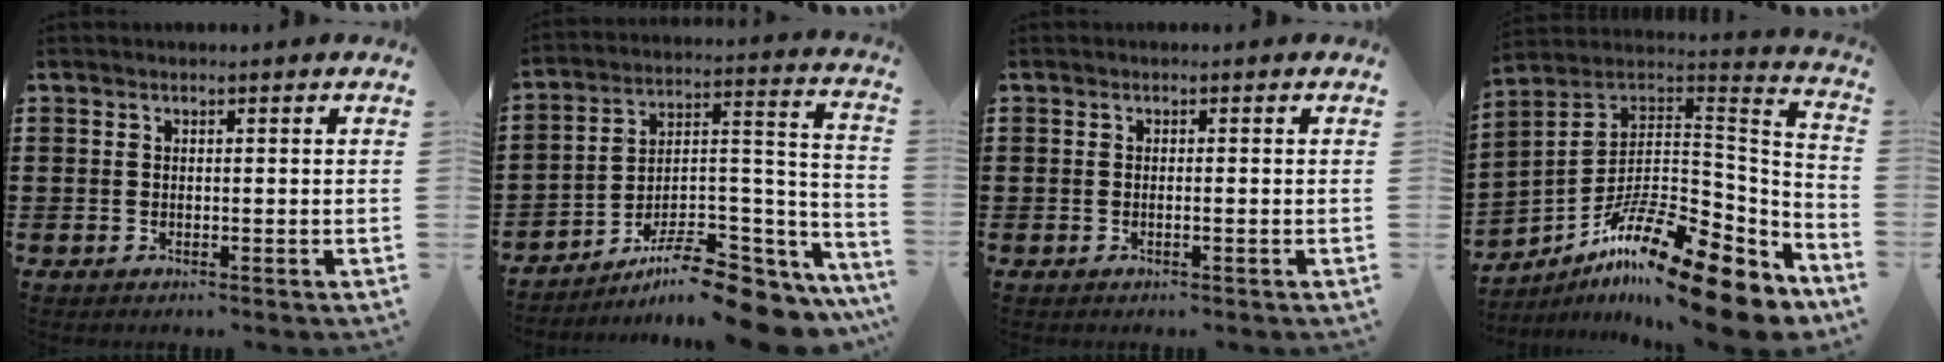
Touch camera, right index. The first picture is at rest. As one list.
[{"total": 10.4, "force": [-8.4, 2.7, 5.5], "torque": [-0.085, 0.019, -0.156]}, {"total": 0.6, "force": [-0.3, -0.2, 0.5], "torque": [-0.008, -0.003, -0.005]}, {"total": 18.6, "force": [-12.6, 4.4, 13.0], "torque": [-0.209, 0.033, -0.219]}]